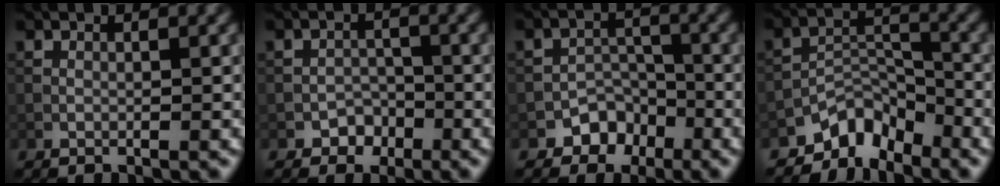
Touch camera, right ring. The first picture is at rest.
{"total": 1.9, "force": [-1.2, 1.4, 0.3], "torque": [0.003, 0.009, -0.021]}
{"total": 3.1, "force": [-2.1, 2.1, 0.6], "torque": [0.007, 0.012, -0.033]}
{"total": 4.6, "force": [-3.9, 2.1, 1.4], "torque": [-0.008, 0.006, -0.078]}